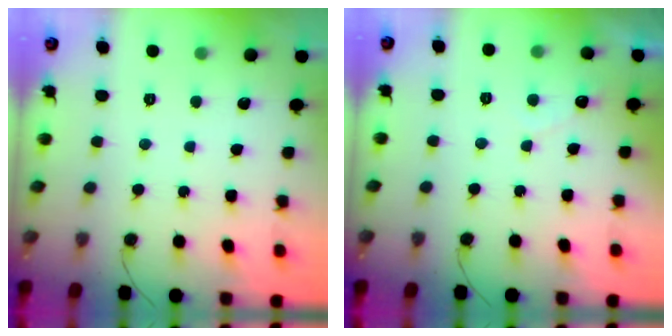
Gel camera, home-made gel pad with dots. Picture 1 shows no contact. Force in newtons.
{"total": 3.0, "press": 3.0, "slide": 0.1}